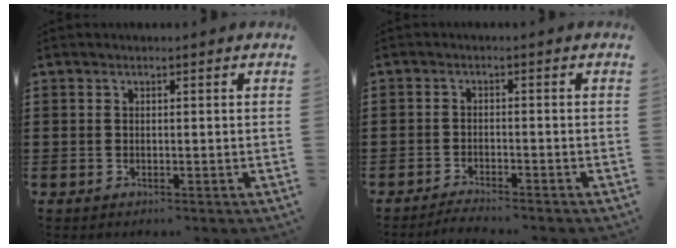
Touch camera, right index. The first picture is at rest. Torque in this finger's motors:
{"motor_torque": [-0.42, 0.39, -0.12, -0.13]}